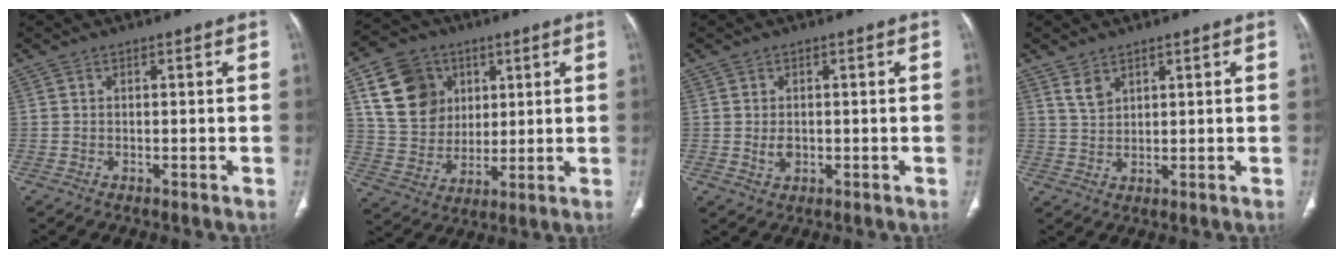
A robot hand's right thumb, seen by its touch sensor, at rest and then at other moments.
{"total": 15.2, "force": [5.7, 12.4, 6.6], "torque": [-0.096, -0.005, 0.110]}
{"total": 2.4, "force": [-0.2, 1.7, 1.7], "torque": [-0.028, -0.001, 0.000]}
{"total": 3.1, "force": [2.1, 1.7, 1.4], "torque": [-0.021, -0.012, 0.051]}